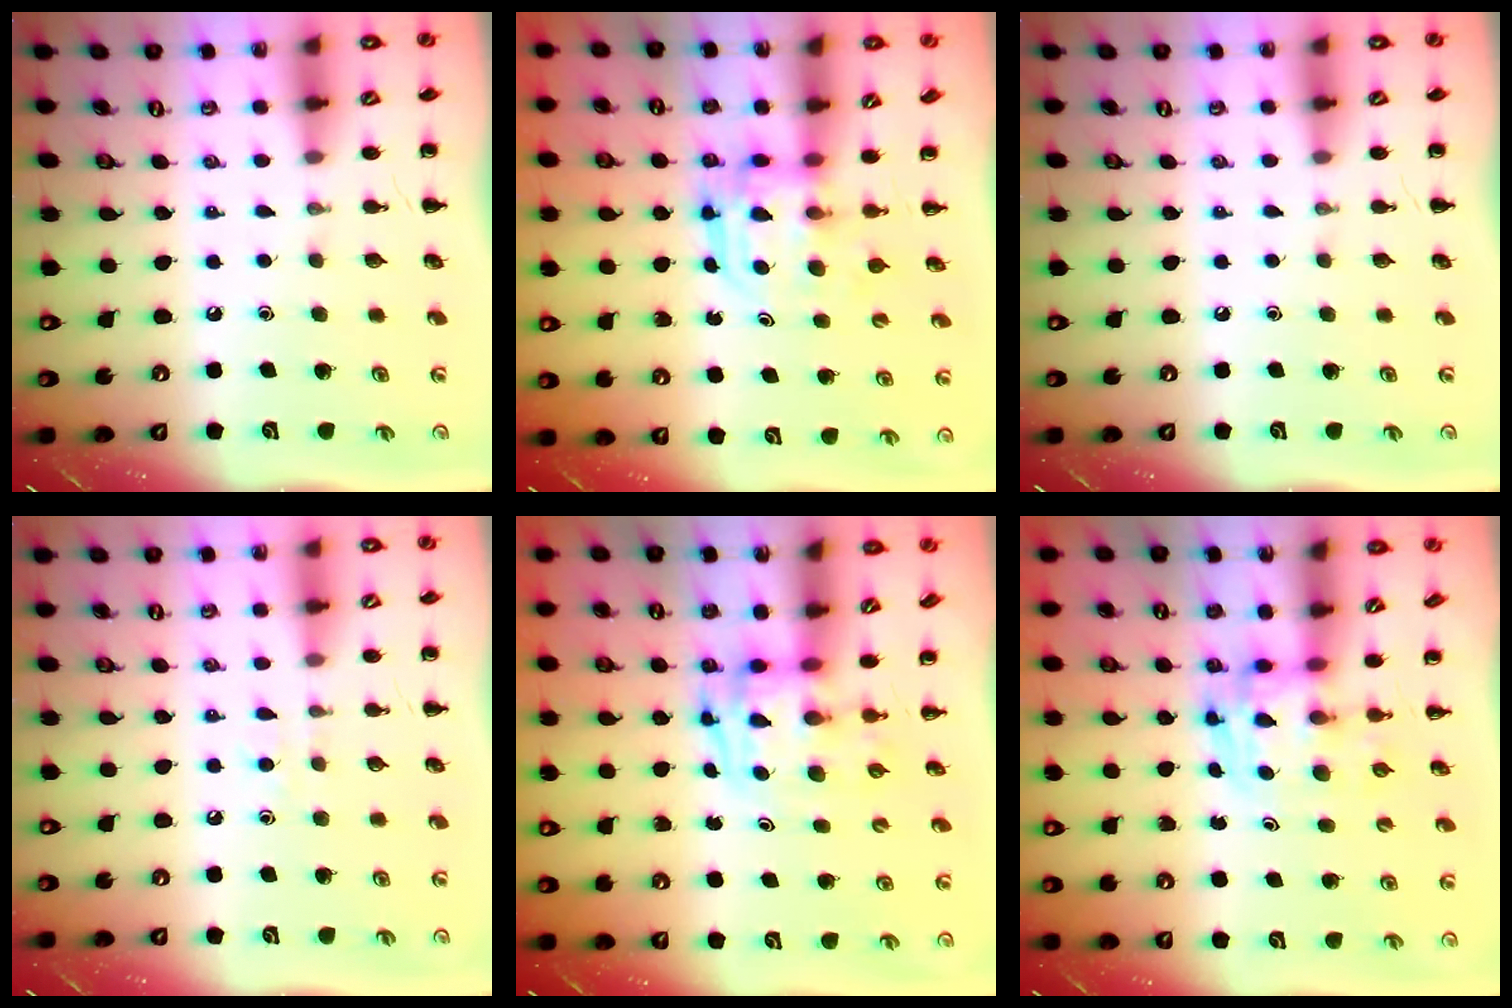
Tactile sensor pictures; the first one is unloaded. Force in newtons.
{"total": 3.2, "press": 3.2, "slide": 0.2}
{"total": 0.0}
{"total": 2.9, "press": 2.7, "slide": 1.1}
{"total": 3.3, "press": 3.2, "slide": 0.6}
{"total": 3.6, "press": 3.5, "slide": 0.6}